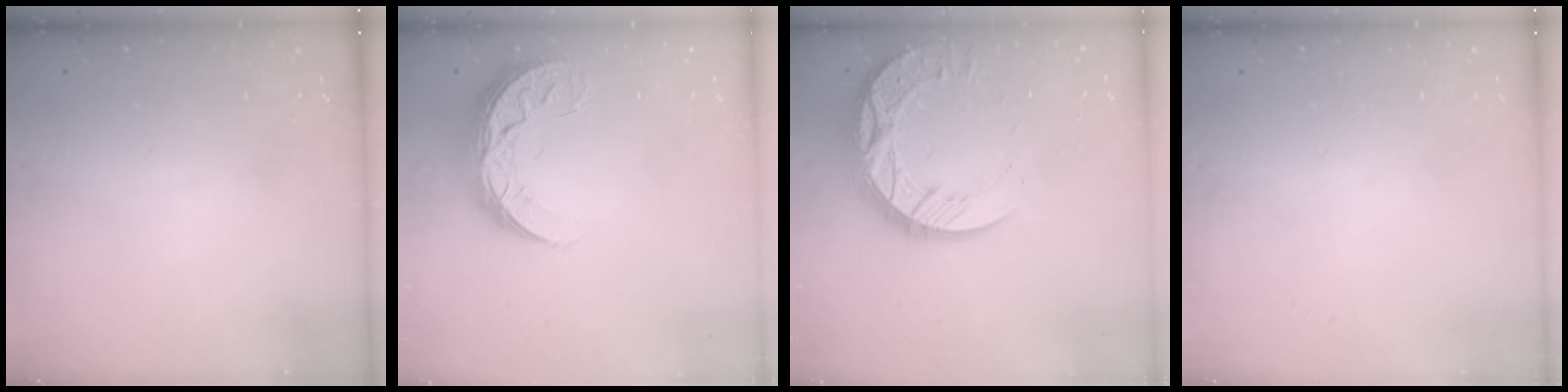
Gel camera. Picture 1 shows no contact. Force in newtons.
{"total": 9.0, "press": 9.0, "slide": 0.3}
{"total": 21.4, "press": 21.3, "slide": 1.8}
{"total": 0.0}